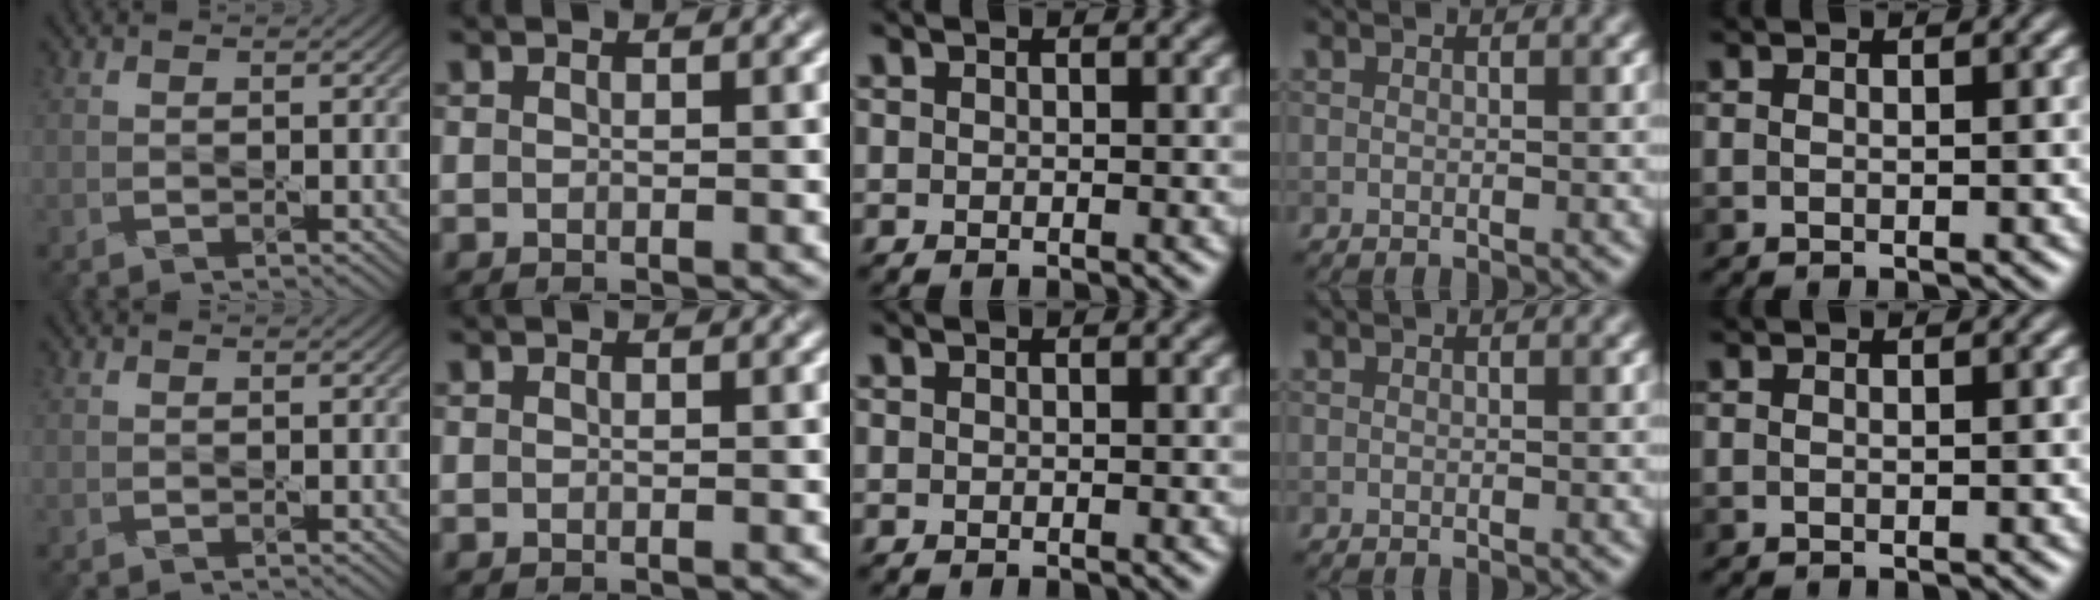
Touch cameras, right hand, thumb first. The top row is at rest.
{}